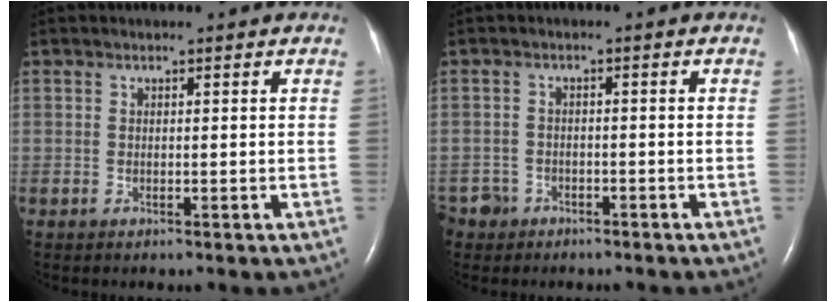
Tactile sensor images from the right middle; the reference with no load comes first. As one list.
[{"total": 3.9, "force": [-2.7, 2.8, -0.3], "torque": [0.001, 0.007, -0.049]}]